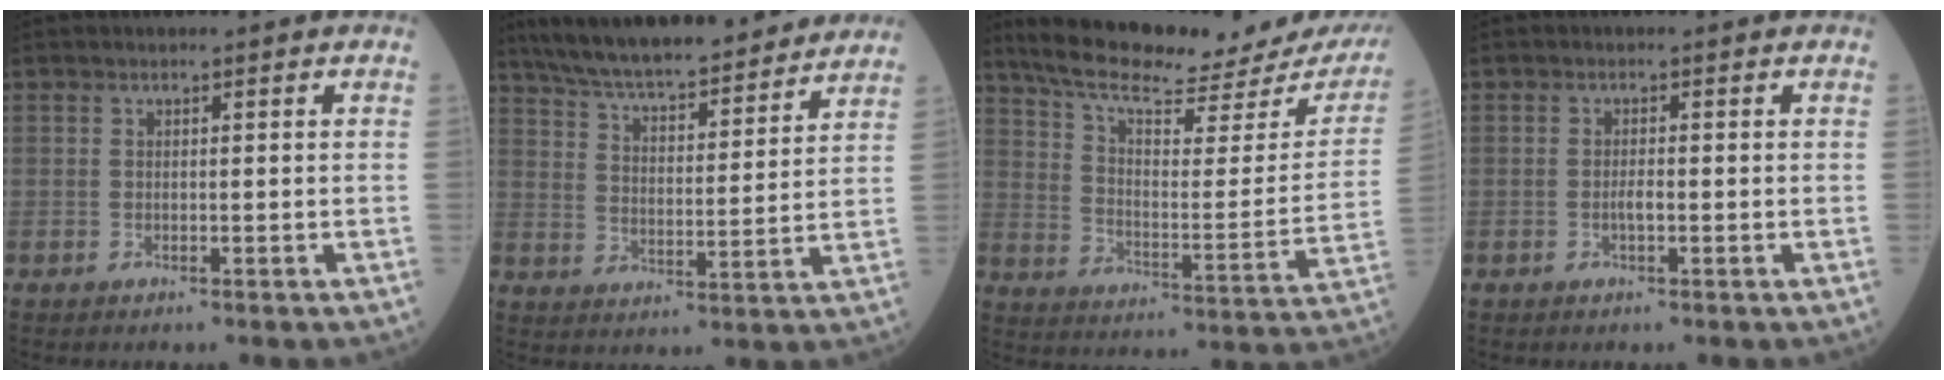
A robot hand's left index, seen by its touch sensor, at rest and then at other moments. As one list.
[{"total": 22.3, "force": [19.9, 3.4, 9.5], "torque": [-0.159, 0.019, 0.290]}, {"total": 25.5, "force": [22.2, 3.7, 11.9], "torque": [-0.194, -0.044, 0.303]}, {"total": 1.1, "force": [-0.2, 0.2, 1.0], "torque": [-0.022, 0.000, -0.005]}]